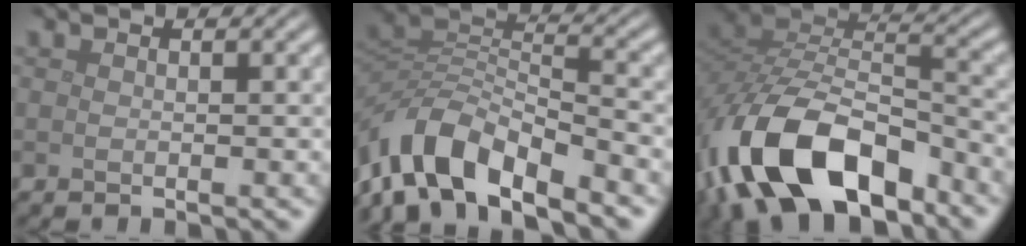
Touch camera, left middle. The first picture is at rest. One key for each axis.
{"total": 8.4, "fx": -6.0, "fy": 3.4, "fz": 4.9, "tx": -0.079, "ty": 0.000, "tz": -0.127}
{"total": 13.2, "fx": -7.5, "fy": 6.8, "fz": 8.6, "tx": -0.176, "ty": -0.012, "tz": -0.141}